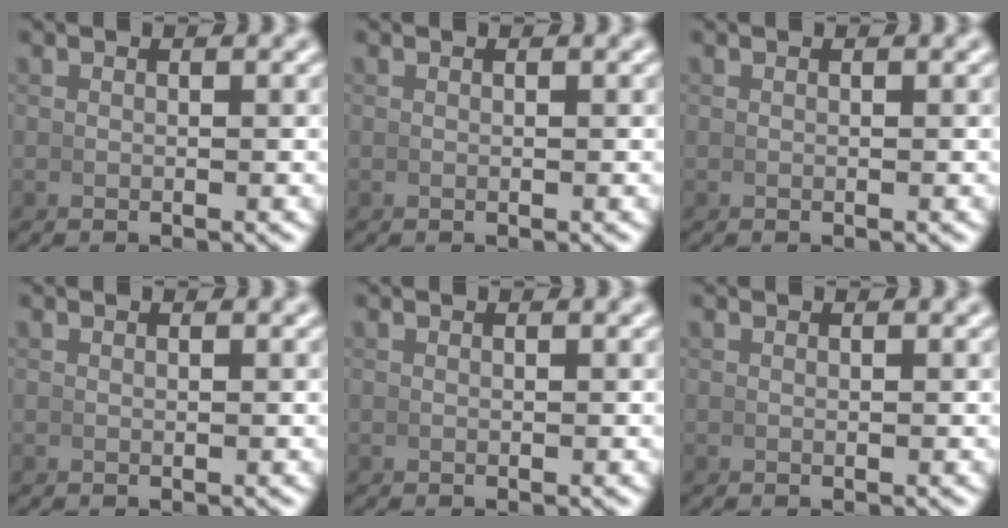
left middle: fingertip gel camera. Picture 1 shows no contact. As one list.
[{"total": 0.0}, {"total": 0.0}, {"total": 0.0}, {"total": 0.0}, {"total": 0.0}]